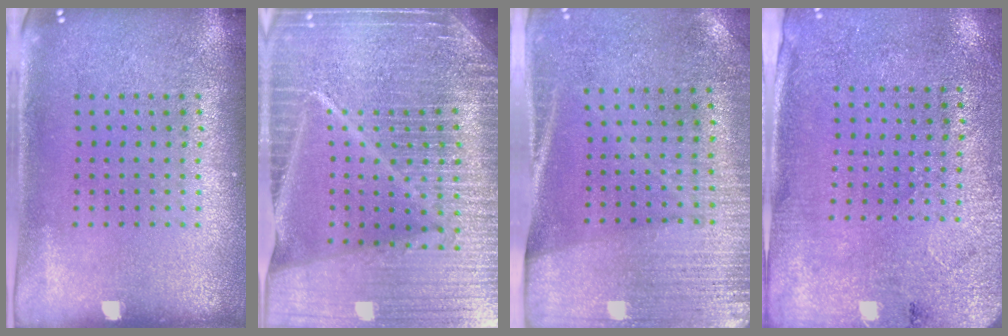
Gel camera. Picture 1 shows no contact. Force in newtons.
{"total": 6.8, "press": 5.8, "slide": 3.5}
{"total": 2.9, "press": 2.6, "slide": 1.3}
{"total": 2.7, "press": 2.2, "slide": 1.5}